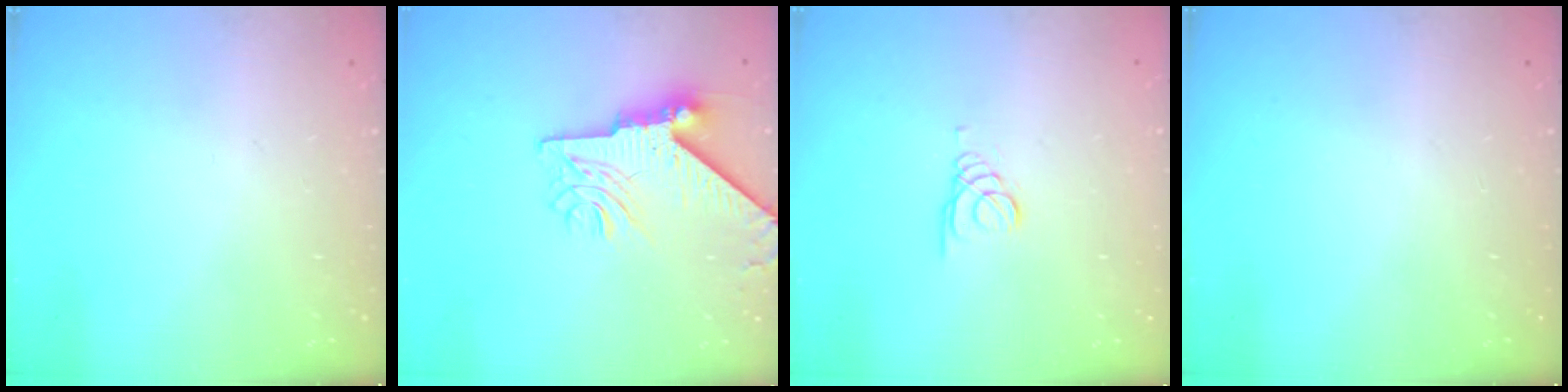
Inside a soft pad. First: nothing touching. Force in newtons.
{"total": 11.4, "press": 11.3, "slide": 1.5}
{"total": 1.0, "press": 1.0, "slide": 0.1}
{"total": 0.0}